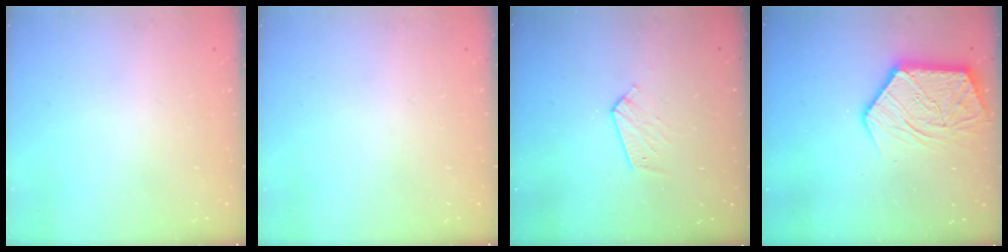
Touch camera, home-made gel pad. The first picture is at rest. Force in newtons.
{"total": 0.0}
{"total": 5.4, "press": 5.3, "slide": 0.5}
{"total": 14.6, "press": 14.5, "slide": 1.5}